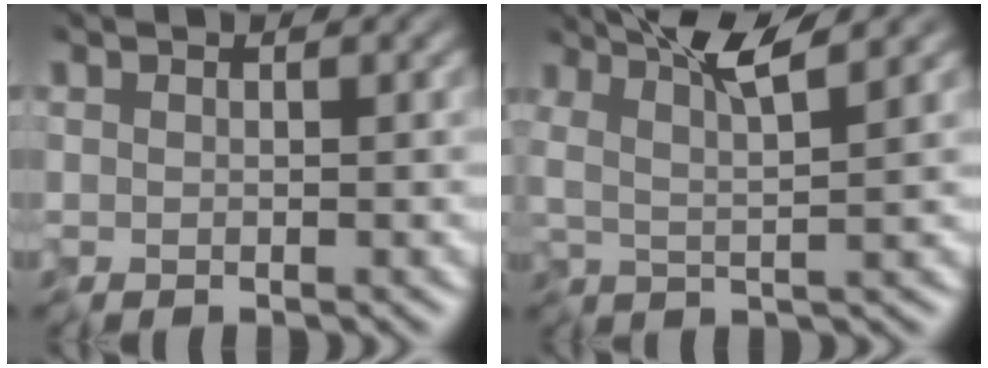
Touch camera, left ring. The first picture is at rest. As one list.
[{"total": 6.1, "force": [3.9, 1.0, 4.6], "torque": [-0.081, 0.006, 0.058]}]